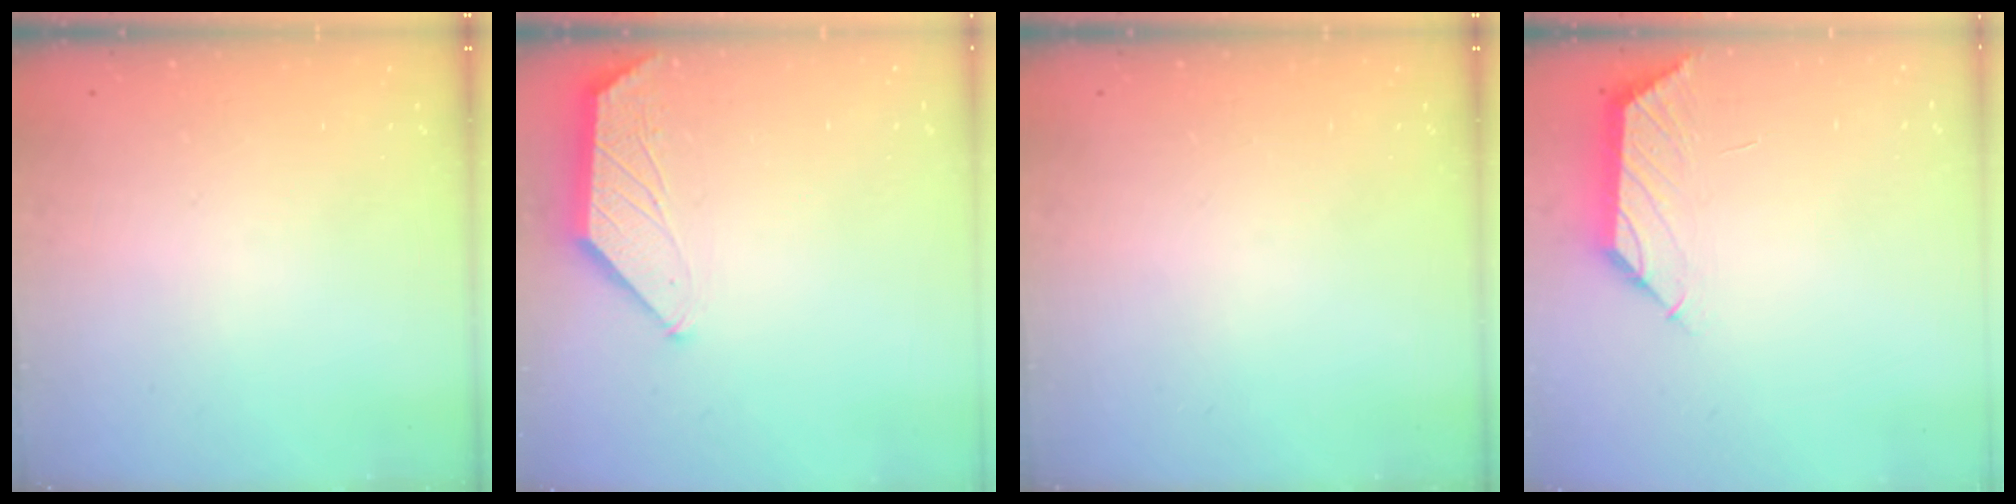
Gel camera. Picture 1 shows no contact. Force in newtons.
{"total": 0.8, "press": 0.8, "slide": 0.2}
{"total": 0.0}
{"total": 2.9, "press": 2.9, "slide": 0.5}